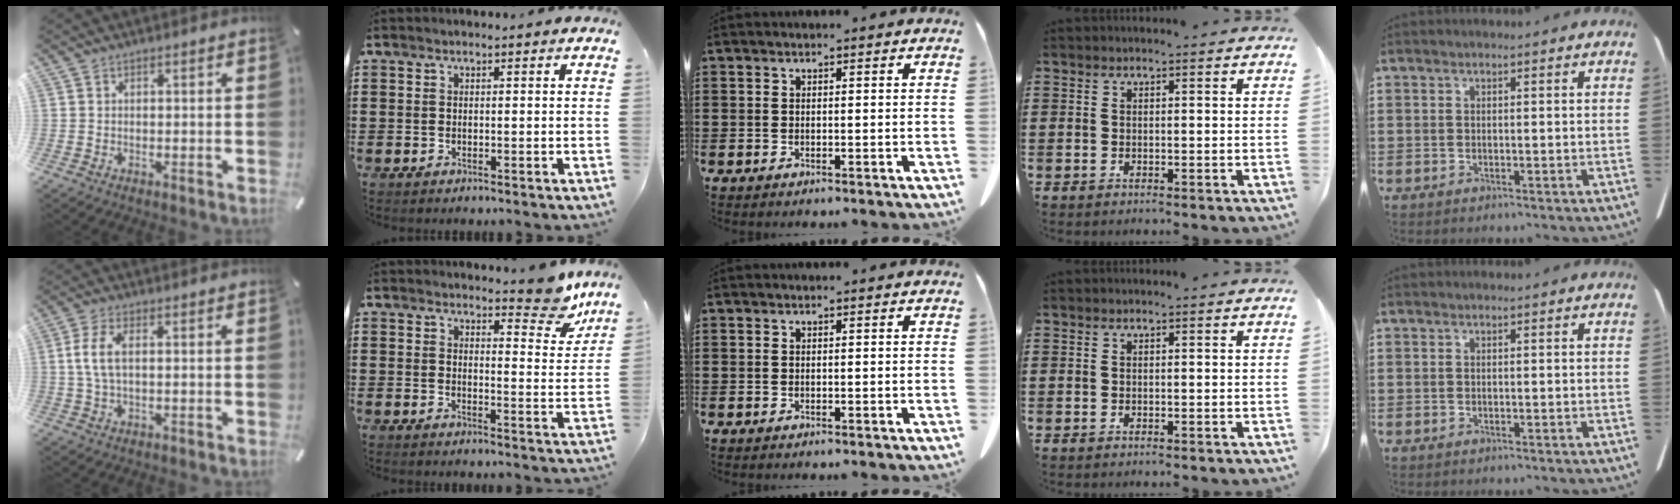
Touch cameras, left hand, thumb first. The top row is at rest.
{"thumb": {"total": 6.2, "force": [0.5, 2.6, 5.6], "torque": [-0.125, 0.000, 0.004]}, "index": {"total": 7.0, "force": [5.8, 2.1, 3.4], "torque": [-0.036, -0.031, 0.098]}}